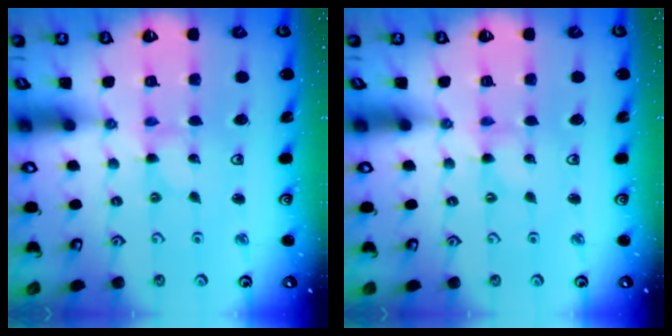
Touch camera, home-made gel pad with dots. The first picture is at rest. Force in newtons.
{"total": 0.0}